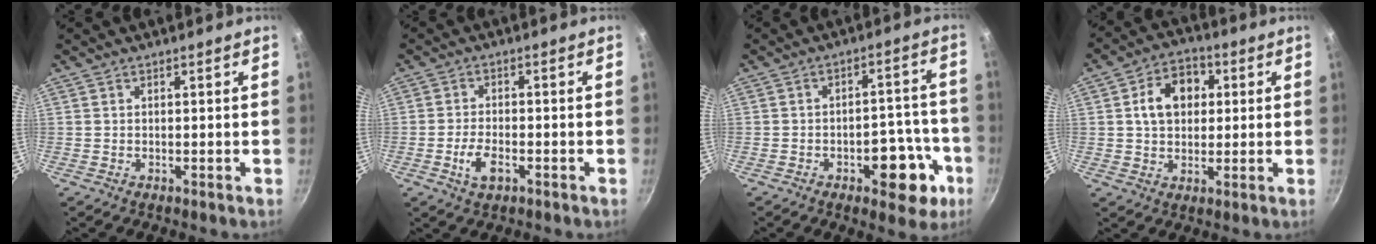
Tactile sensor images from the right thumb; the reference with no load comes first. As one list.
[{"total": 4.9, "force": [-2.0, 2.4, 3.8], "torque": [-0.072, 0.012, -0.038]}, {"total": 11.7, "force": [-5.1, 6.1, 8.6], "torque": [-0.064, 0.042, -0.061]}, {"total": 10.0, "force": [2.0, 7.4, 6.3], "torque": [-0.073, 0.014, 0.023]}]